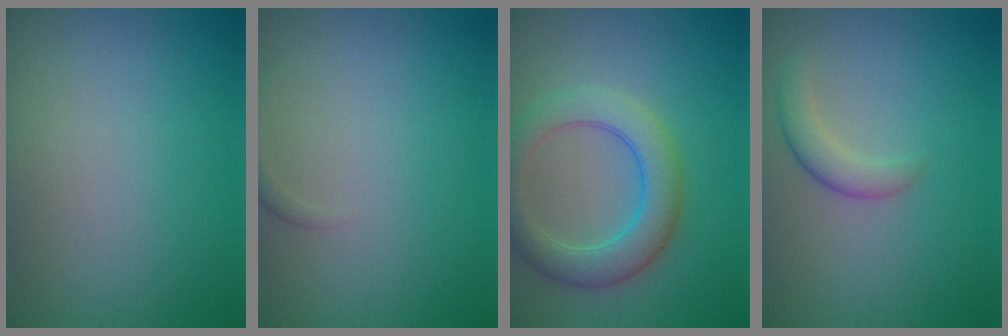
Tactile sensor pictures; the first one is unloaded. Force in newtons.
{"total": 0.7, "press": 0.7, "slide": 0.0}
{"total": 5.5, "press": 5.4, "slide": 0.2}
{"total": 2.3, "press": 2.3, "slide": 0.1}